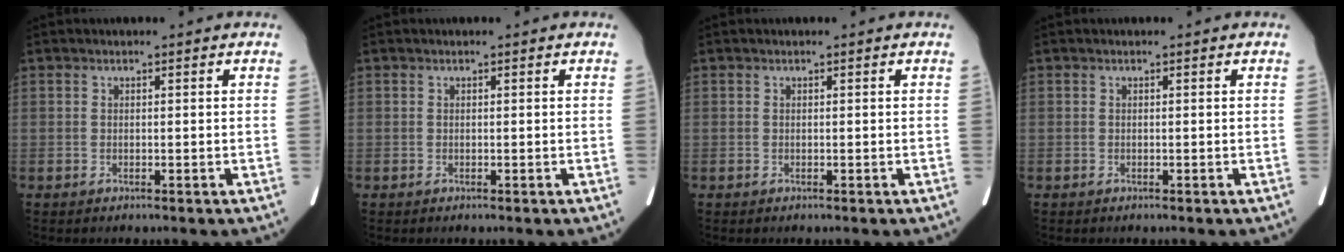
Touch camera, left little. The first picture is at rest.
{"total": 0.0}
{"total": 0.0}
{"total": 0.0}